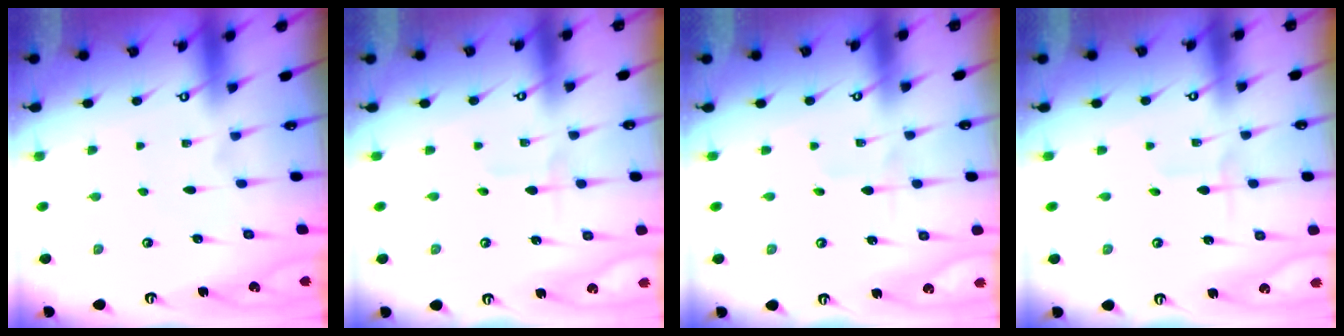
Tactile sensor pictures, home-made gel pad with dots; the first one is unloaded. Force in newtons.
{"total": 1.6, "press": 1.5, "slide": 0.5}
{"total": 1.5, "press": 1.5, "slide": 0.2}
{"total": 2.3, "press": 2.3, "slide": 0.1}